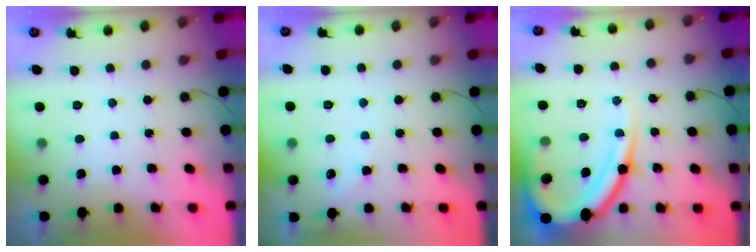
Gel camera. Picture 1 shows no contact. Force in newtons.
{"total": 3.9, "press": 3.8, "slide": 0.6}
{"total": 16.5, "press": 16.4, "slide": 1.9}